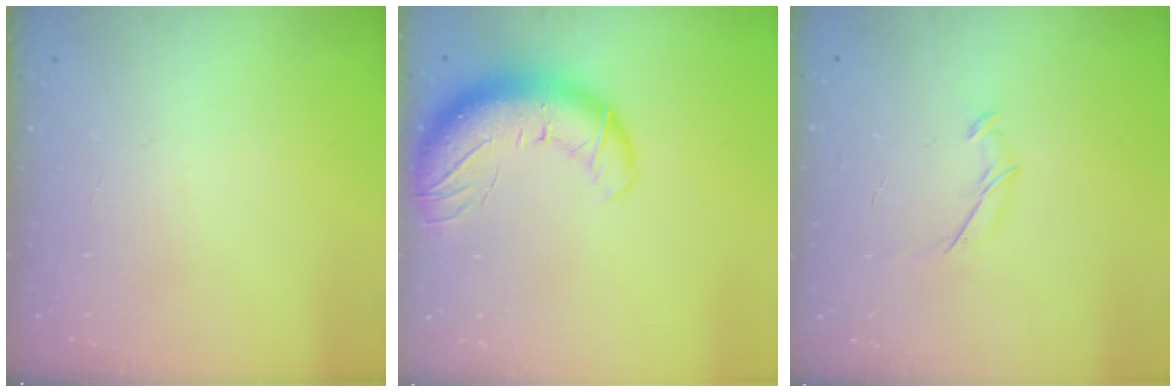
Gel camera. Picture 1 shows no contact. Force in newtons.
{"total": 15.2, "press": 14.7, "slide": 3.6}
{"total": 5.4, "press": 5.4, "slide": 1.0}